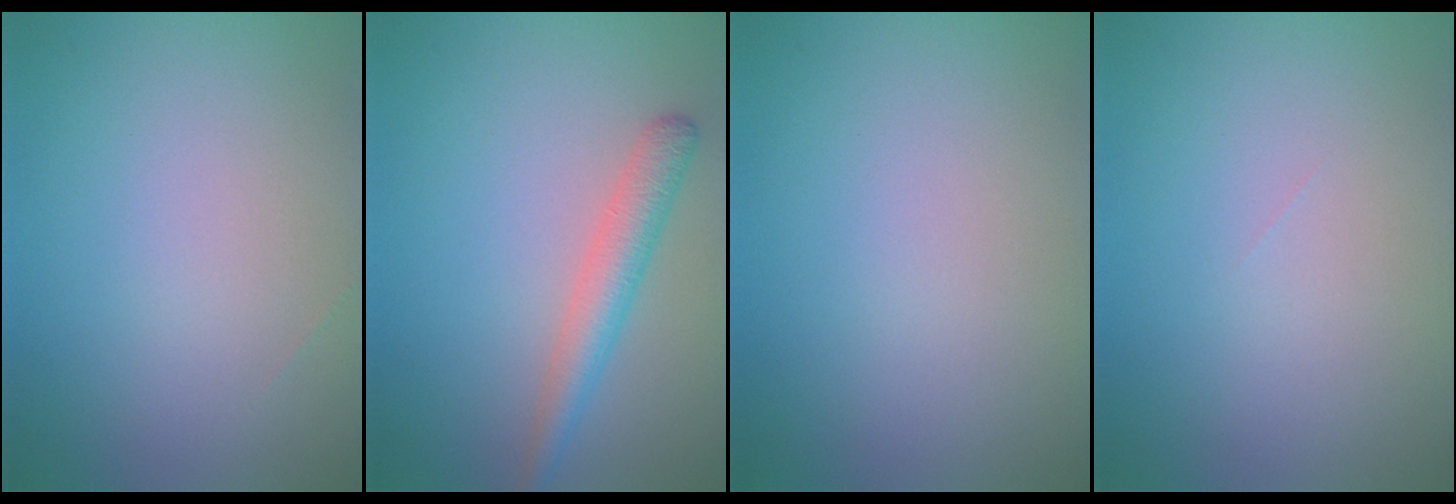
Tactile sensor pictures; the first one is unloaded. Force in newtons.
{"total": 3.0, "press": 3.0, "slide": 0.2}
{"total": 0.0}
{"total": 0.0}